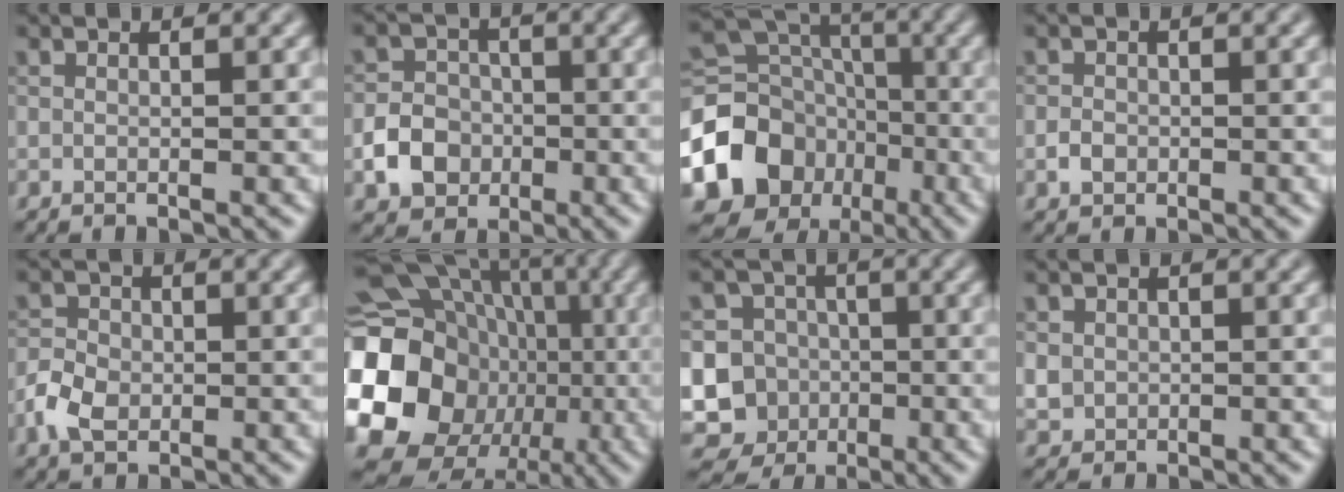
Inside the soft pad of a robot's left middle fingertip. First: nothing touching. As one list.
[{"total": 4.1, "force": [-1.3, 3.5, 1.7], "torque": [-0.025, 0.003, -0.029]}, {"total": 11.5, "force": [-4.3, 9.5, 4.9], "torque": [-0.109, -0.014, -0.082]}, {"total": 1.2, "force": [-0.4, 1.0, 0.6], "torque": [-0.008, -0.001, -0.010]}, {"total": 3.4, "force": [-1.1, 2.5, 1.9], "torque": [-0.041, 0.001, -0.025]}, {"total": 22.9, "force": [-3.7, 20.7, 9.1], "torque": [-0.186, -0.016, -0.095]}, {"total": 15.1, "force": [-4.4, 14.2, 2.8], "torque": [-0.099, -0.011, -0.087]}, {"total": 1.6, "force": [0.0, 1.5, 0.4], "torque": [-0.004, -0.005, 0.003]}]